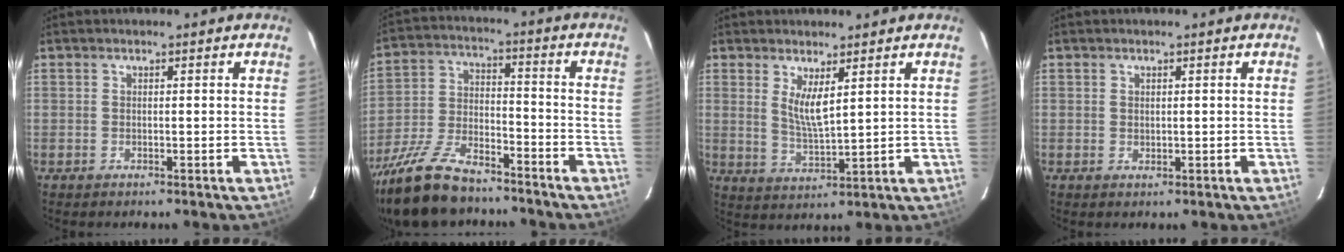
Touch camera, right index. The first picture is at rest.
{"total": 19.1, "force": [-14.6, 7.3, 9.9], "torque": [-0.214, -0.019, -0.257]}
{"total": 5.4, "force": [2.4, 1.3, 4.6], "torque": [-0.087, -0.015, 0.047]}
{"total": 0.8, "force": [0.3, 0.7, 0.2], "torque": [-0.003, 0.003, 0.006]}